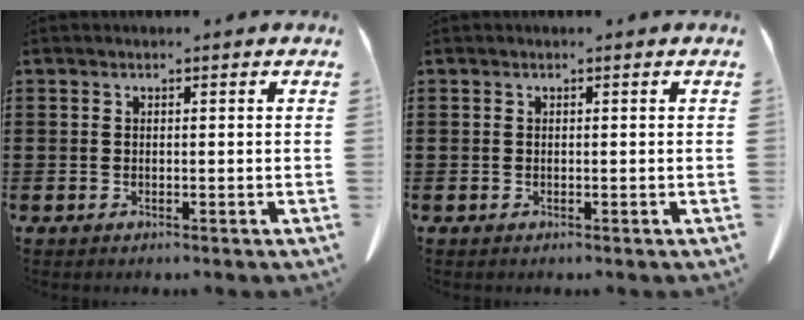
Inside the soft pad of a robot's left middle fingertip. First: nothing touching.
{"total": 0.0}